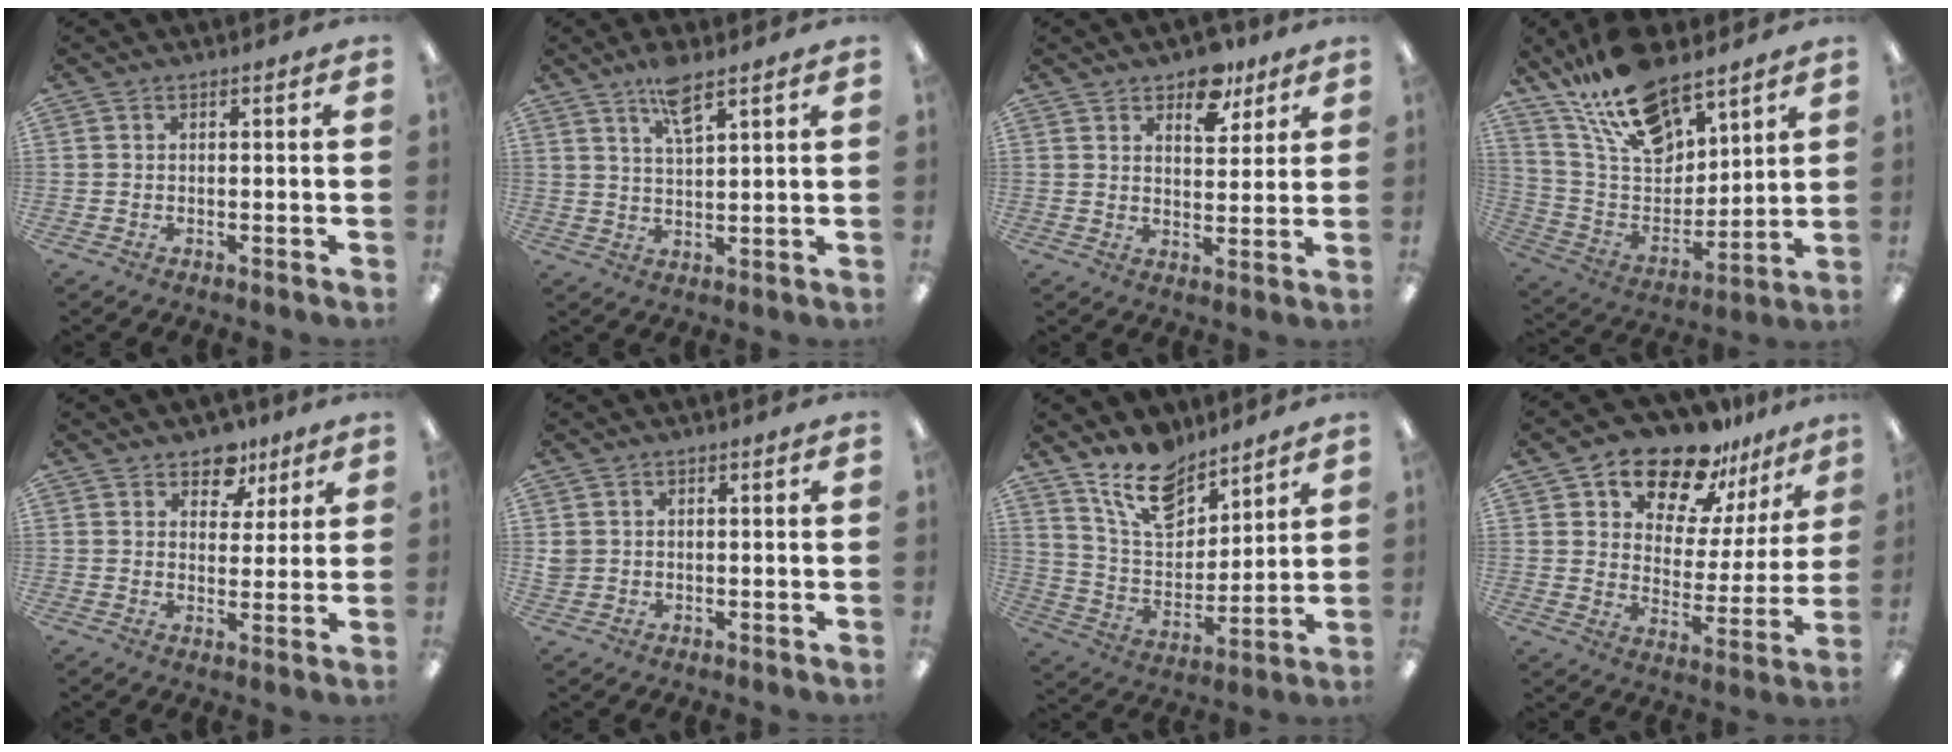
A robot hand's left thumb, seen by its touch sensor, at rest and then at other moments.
{"total": 6.2, "force": [4.6, 1.4, 4.0], "torque": [-0.075, -0.016, 0.076]}
{"total": 8.7, "force": [6.1, 4.6, 4.2], "torque": [-0.036, -0.033, 0.101]}
{"total": 19.8, "force": [14.8, 8.8, 9.9], "torque": [-0.190, -0.079, 0.266]}
{"total": 7.9, "force": [5.5, 5.1, 2.6], "torque": [-0.025, -0.029, 0.096]}
{"total": 1.9, "force": [0.4, 1.8, 0.3], "torque": [-0.009, 0.003, 0.007]}
{"total": 14.8, "force": [11.5, 7.1, 6.0], "torque": [-0.112, -0.069, 0.214]}
{"total": 16.8, "force": [13.9, 7.7, 5.6], "torque": [-0.095, -0.107, 0.246]}